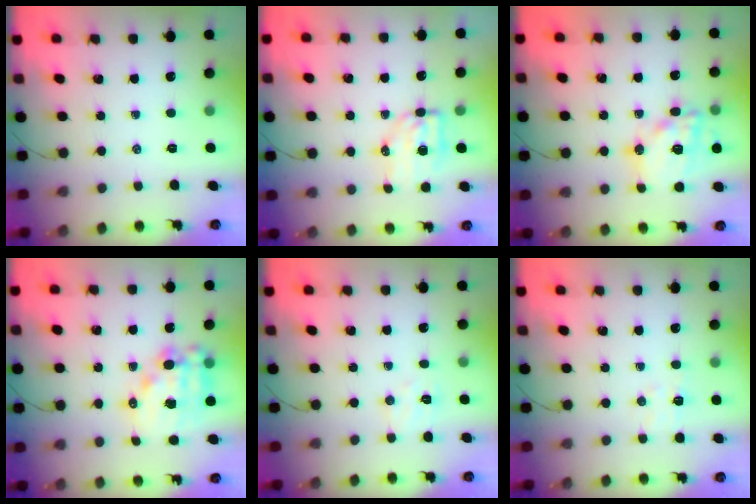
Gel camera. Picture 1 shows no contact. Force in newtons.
{"total": 6.4, "press": 6.3, "slide": 1.1}
{"total": 17.7, "press": 17.3, "slide": 3.9}
{"total": 13.8, "press": 13.4, "slide": 3.2}
{"total": 5.5, "press": 5.4, "slide": 1.2}
{"total": 5.4, "press": 5.3, "slide": 1.0}